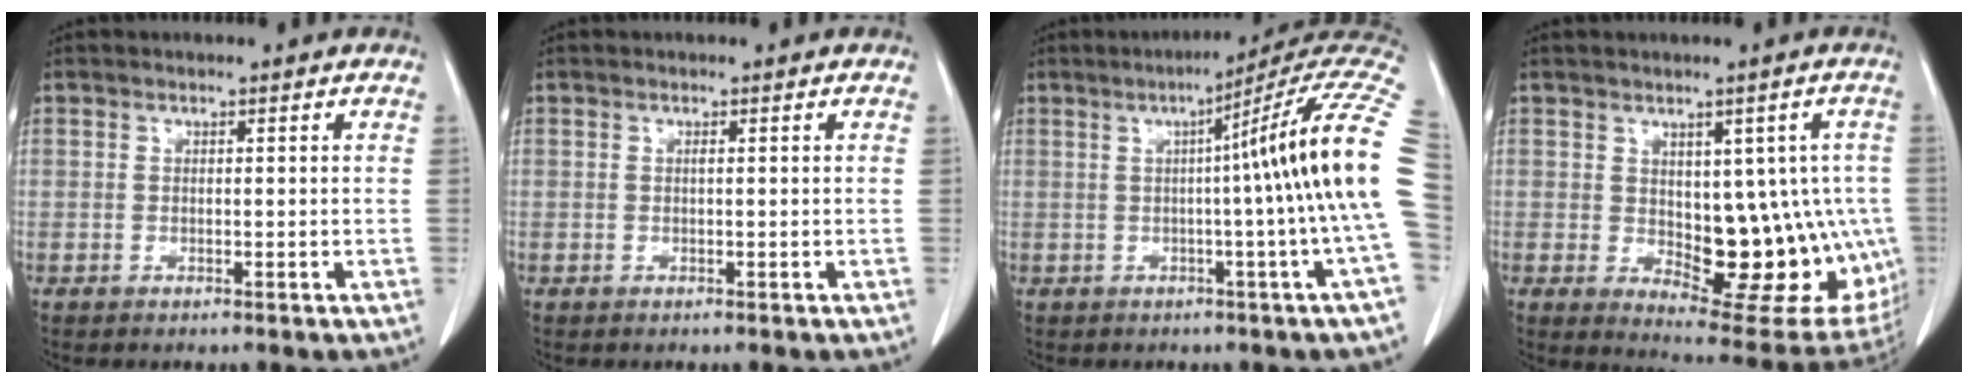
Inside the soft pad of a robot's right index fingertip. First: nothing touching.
{"total": 0.0}
{"total": 16.2, "force": [1.0, -2.6, 15.9], "torque": [-0.177, 0.022, 0.000]}
{"total": 16.8, "force": [-1.8, 8.1, 14.6], "torque": [-0.149, 0.005, 0.005]}